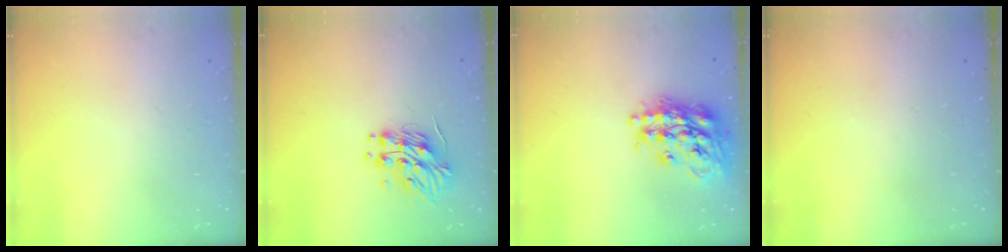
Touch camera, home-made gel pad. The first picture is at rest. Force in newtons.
{"total": 12.2, "press": 12.1, "slide": 1.2}
{"total": 20.7, "press": 20.6, "slide": 1.6}
{"total": 0.0}